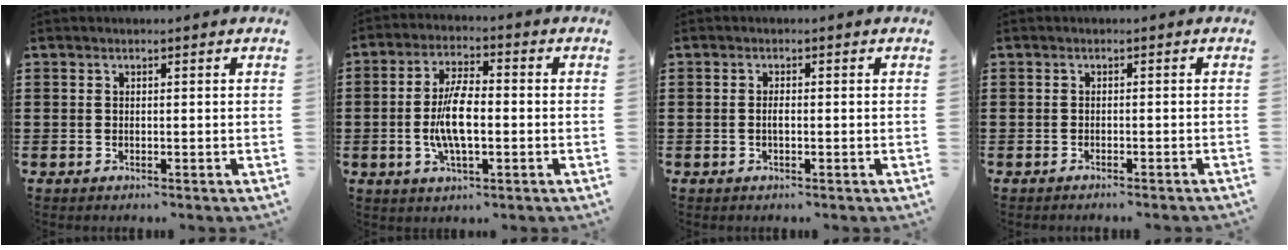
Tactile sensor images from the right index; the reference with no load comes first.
{"total": 8.2, "force": [-1.0, 3.1, 7.6], "torque": [-0.166, -0.005, -0.024]}
{"total": 1.0, "force": [-0.1, 0.4, 0.9], "torque": [-0.019, 0.001, -0.002]}
{"total": 0.8, "force": [-0.8, -0.1, 0.2], "torque": [-0.004, 0.000, -0.016]}